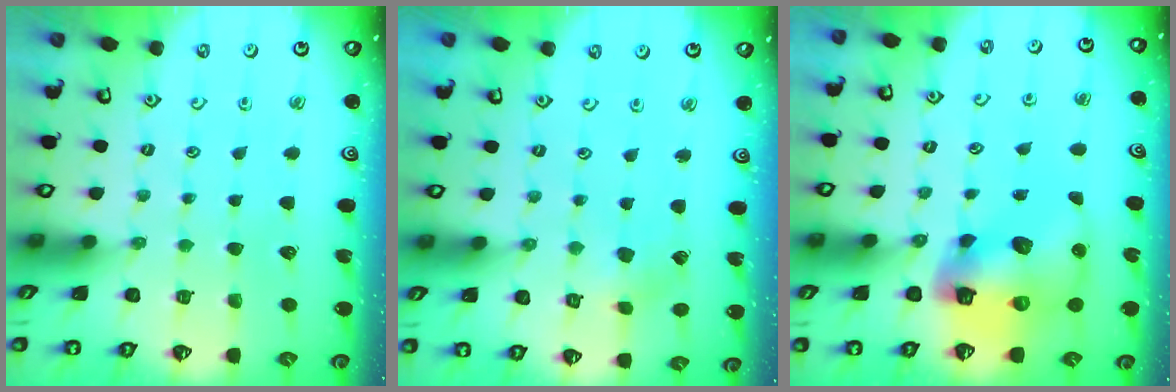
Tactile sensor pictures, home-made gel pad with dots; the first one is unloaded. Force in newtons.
{"total": 2.2, "press": 2.2, "slide": 0.2}
{"total": 13.8, "press": 13.6, "slide": 2.3}